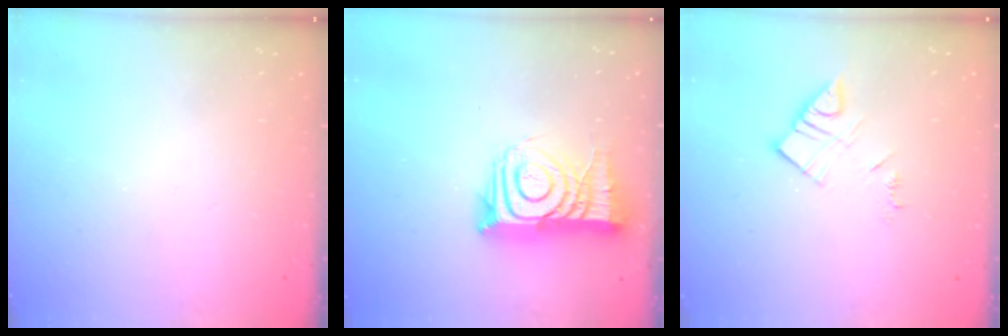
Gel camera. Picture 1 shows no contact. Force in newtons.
{"total": 14.4, "press": 14.4, "slide": 1.1}
{"total": 8.9, "press": 8.9, "slide": 0.5}